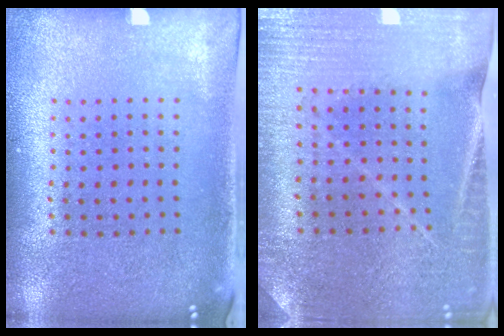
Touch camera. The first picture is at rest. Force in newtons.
{"total": 1.7, "press": 1.7, "slide": 0.1}